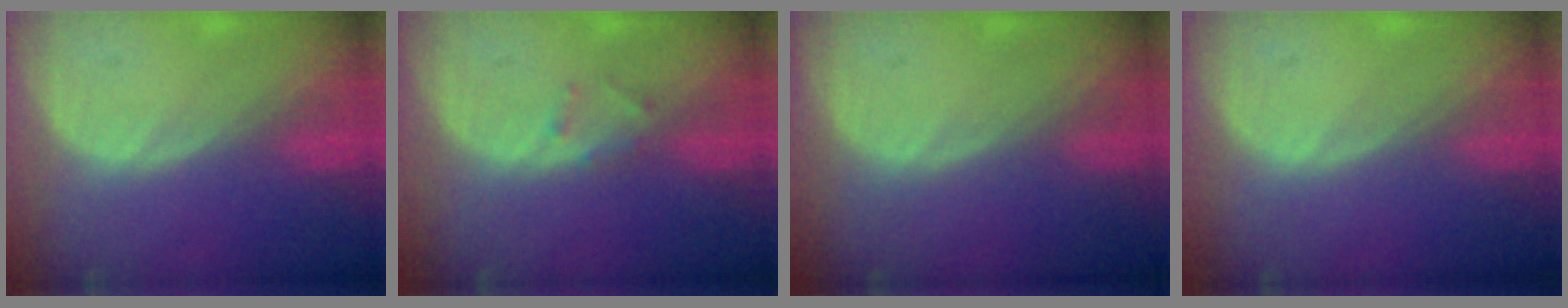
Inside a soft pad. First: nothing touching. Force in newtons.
{"total": 1.3, "press": 1.3, "slide": 0.4}
{"total": 0.0}
{"total": 0.0}